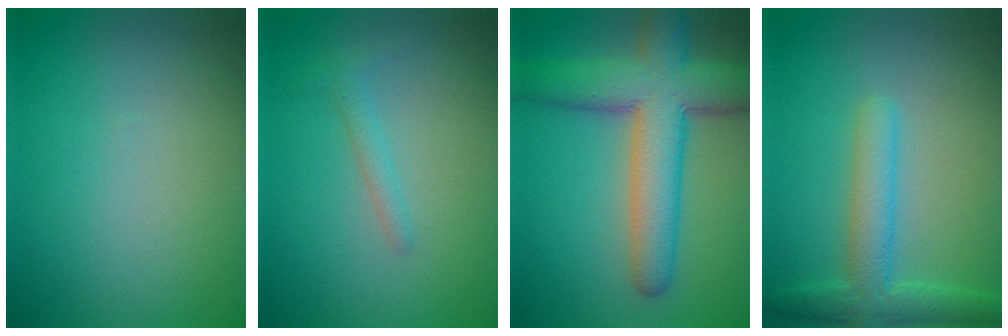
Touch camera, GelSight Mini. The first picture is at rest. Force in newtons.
{"total": 1.3, "press": 1.3, "slide": 0.1}
{"total": 8.6, "press": 8.6, "slide": 0.3}
{"total": 4.0, "press": 4.0, "slide": 0.2}